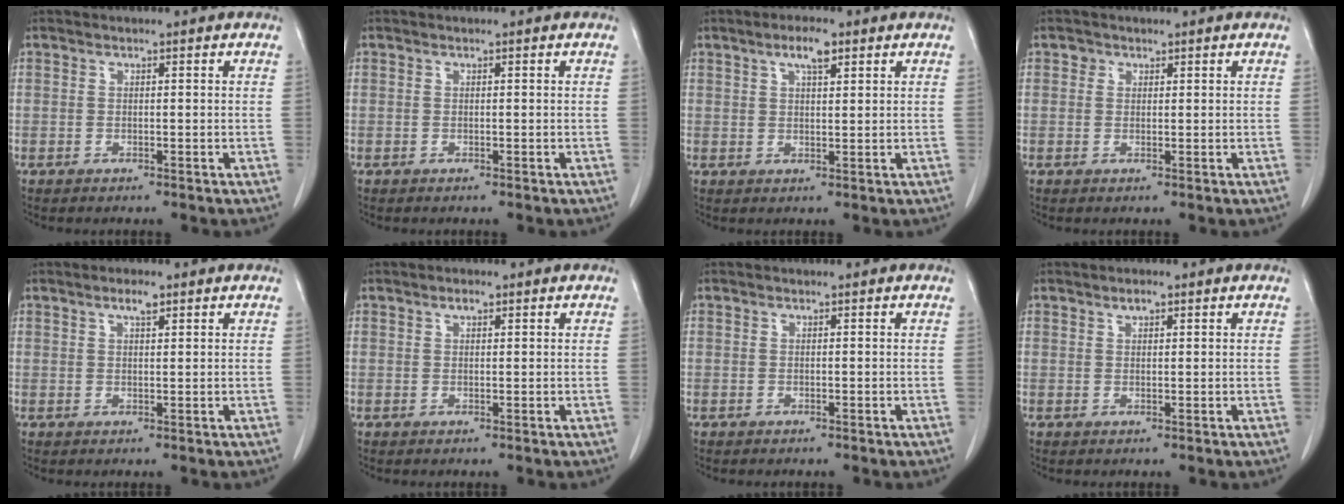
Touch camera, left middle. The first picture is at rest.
{"total": 0.0}
{"total": 3.9, "force": [2.3, 1.0, 3.0], "torque": [-0.057, 0.006, 0.040]}
{"total": 1.1, "force": [0.6, 0.9, 0.1], "torque": [0.009, -0.001, 0.005]}
{"total": 2.2, "force": [1.4, 0.5, 1.6], "torque": [-0.030, 0.003, 0.024]}
{"total": 1.3, "force": [0.8, 0.5, 0.9], "torque": [-0.015, 0.003, 0.013]}
{"total": 0.0}
{"total": 1.4, "force": [0.9, 0.5, 0.9], "torque": [-0.015, 0.002, 0.015]}